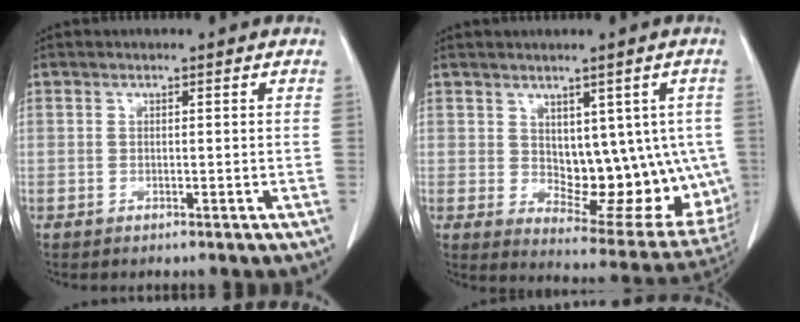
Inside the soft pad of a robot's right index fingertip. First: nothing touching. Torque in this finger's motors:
{"motor_torque": [0.33, 0.14, 0.20, 0.03]}